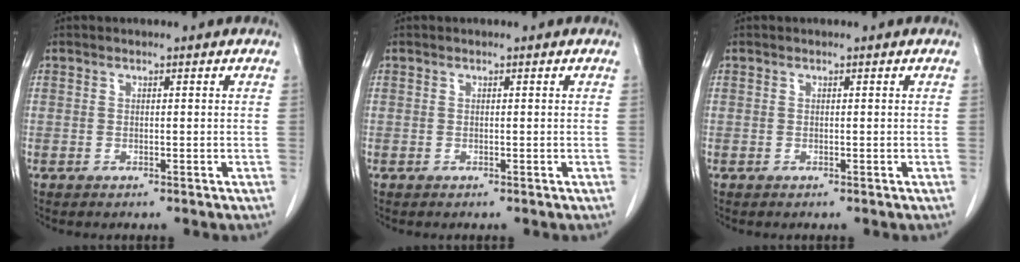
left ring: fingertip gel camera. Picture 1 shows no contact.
{"total": 0.0}
{"total": 0.0}